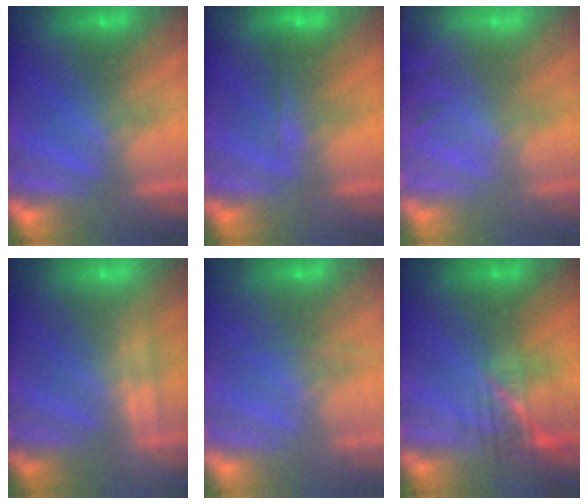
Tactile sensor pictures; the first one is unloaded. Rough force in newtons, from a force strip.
{"total": 2.6}
{"total": 10.8}
{"total": 2.2}
{"total": 7.5}
{"total": 2.3}